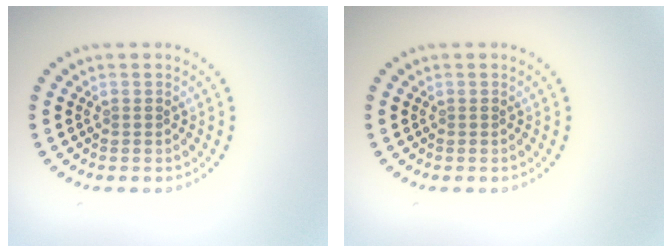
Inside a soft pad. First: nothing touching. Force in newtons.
{"total": 0.0}